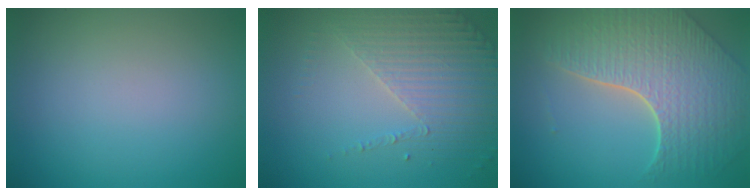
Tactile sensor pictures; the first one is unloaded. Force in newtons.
{"total": 4.2, "press": 3.1, "slide": 2.9}
{"total": 8.0, "press": 5.7, "slide": 5.6}